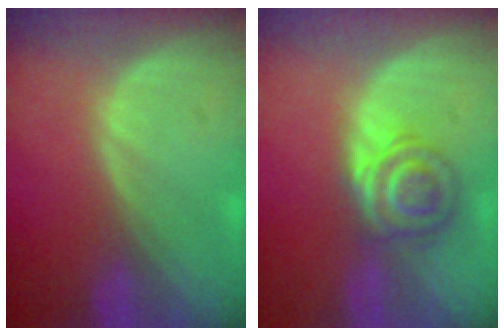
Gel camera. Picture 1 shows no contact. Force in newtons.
{"total": 6.1, "press": 5.6, "slide": 2.4}